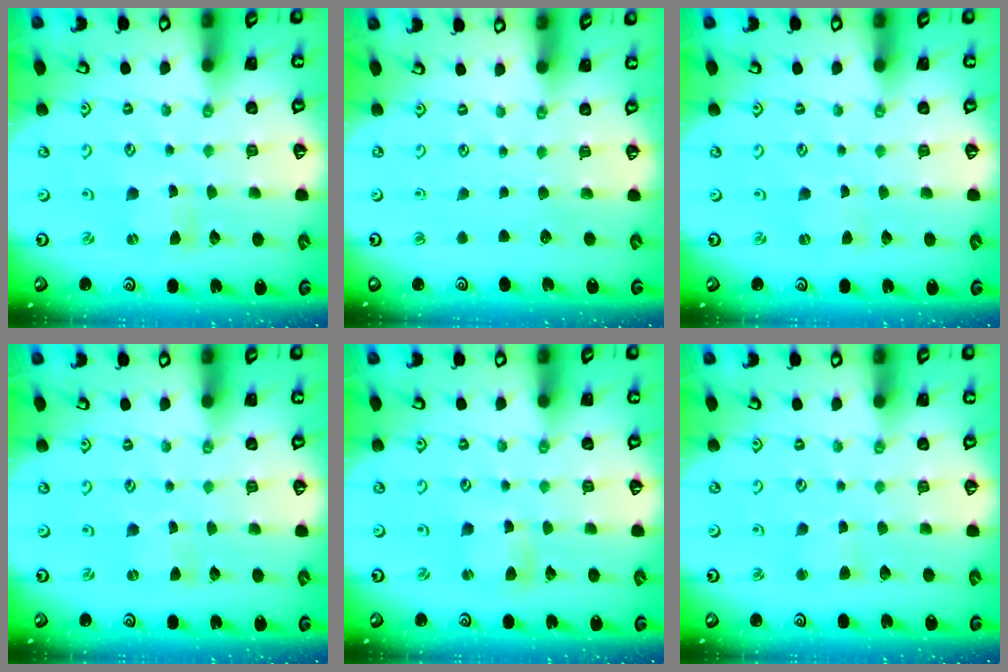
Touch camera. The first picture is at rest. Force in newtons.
{"total": 0.0}
{"total": 1.1, "press": 1.0, "slide": 0.4}
{"total": 0.0}
{"total": 2.8, "press": 2.8, "slide": 0.3}
{"total": 2.7, "press": 2.7, "slide": 0.3}